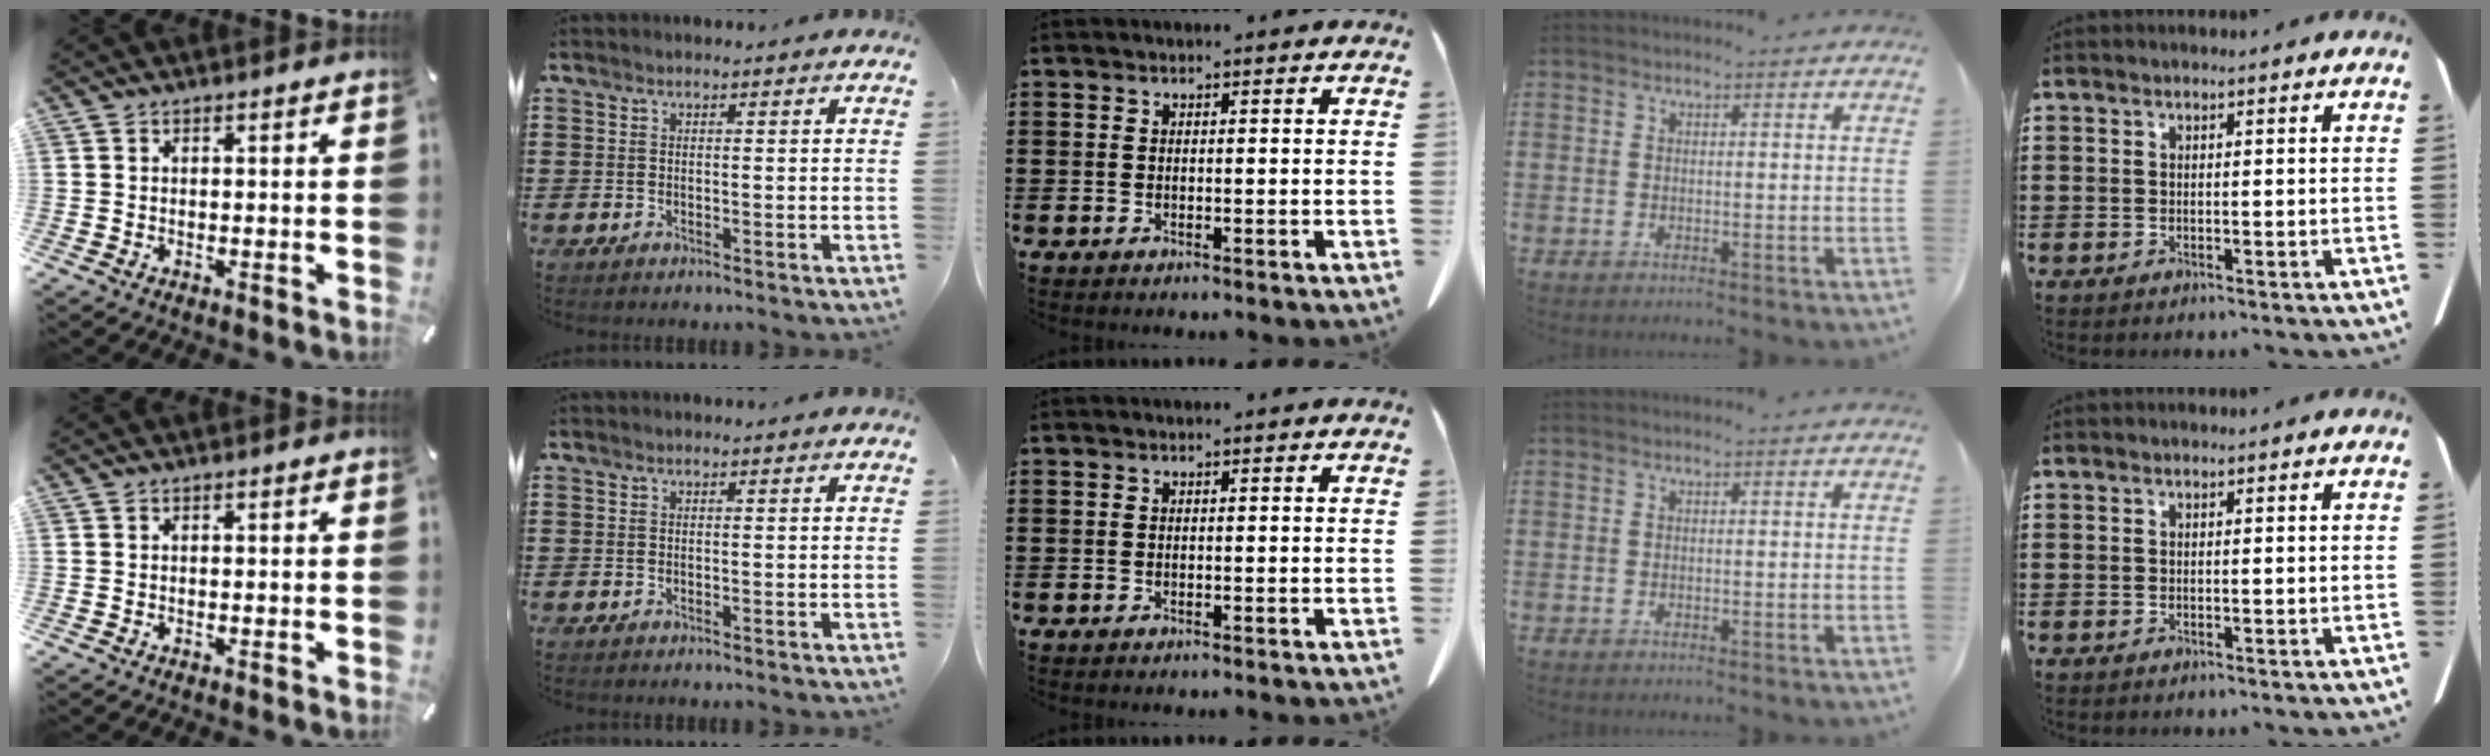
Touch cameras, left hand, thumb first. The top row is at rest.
{}